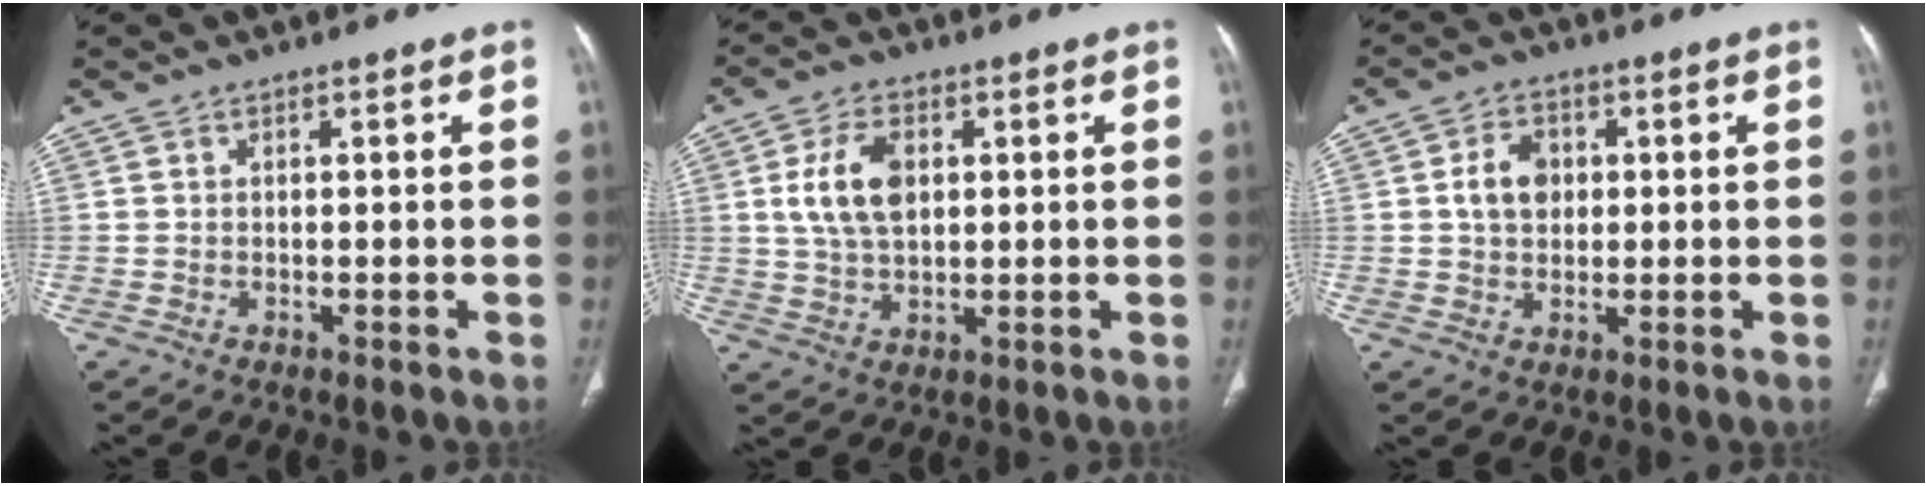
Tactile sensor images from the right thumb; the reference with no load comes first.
{"total": 9.0, "force": [1.8, 5.4, 6.9], "torque": [-0.128, 0.000, 0.040]}
{"total": 6.1, "force": [0.9, 4.6, 3.9], "torque": [-0.054, 0.004, 0.014]}